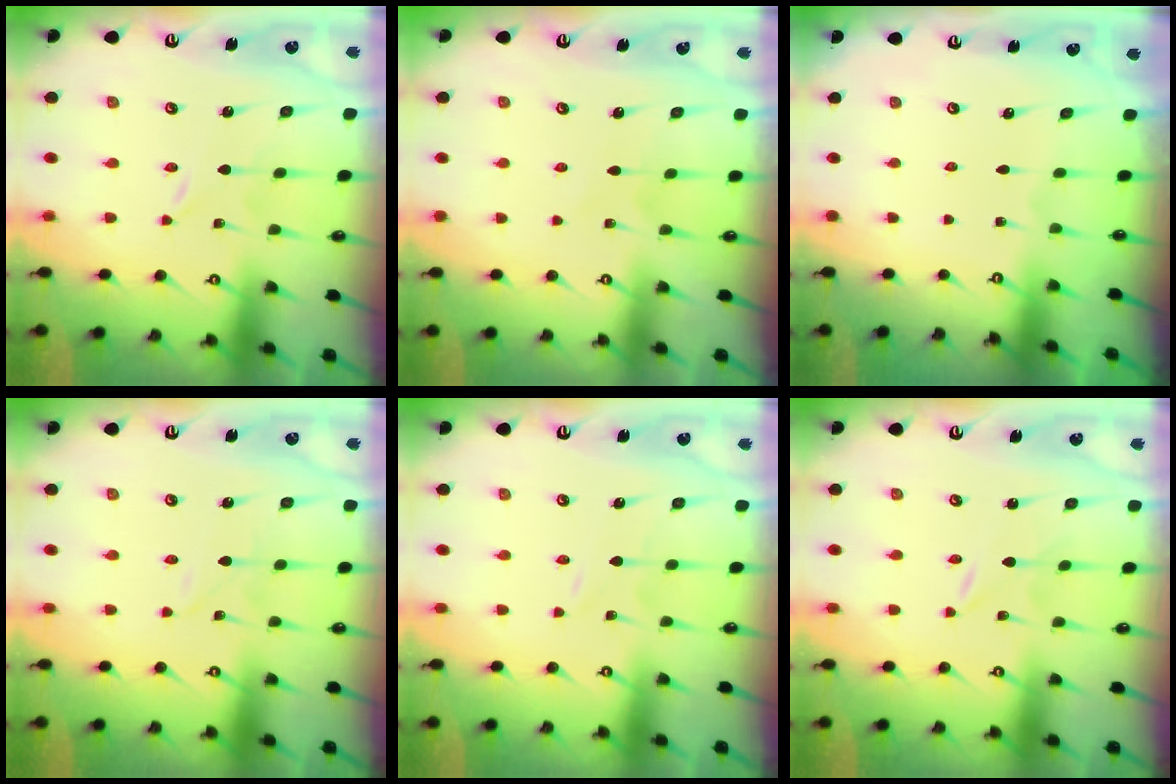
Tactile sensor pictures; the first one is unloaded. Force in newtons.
{"total": 3.5, "press": 3.5, "slide": 0.5}
{"total": 0.0}
{"total": 1.7, "press": 1.7, "slide": 0.2}
{"total": 1.6, "press": 1.6, "slide": 0.2}
{"total": 0.0}